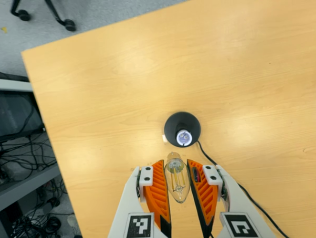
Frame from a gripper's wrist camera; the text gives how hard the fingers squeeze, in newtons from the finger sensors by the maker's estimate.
{"total": 10.4, "left": 9.8, "right": 10.9}